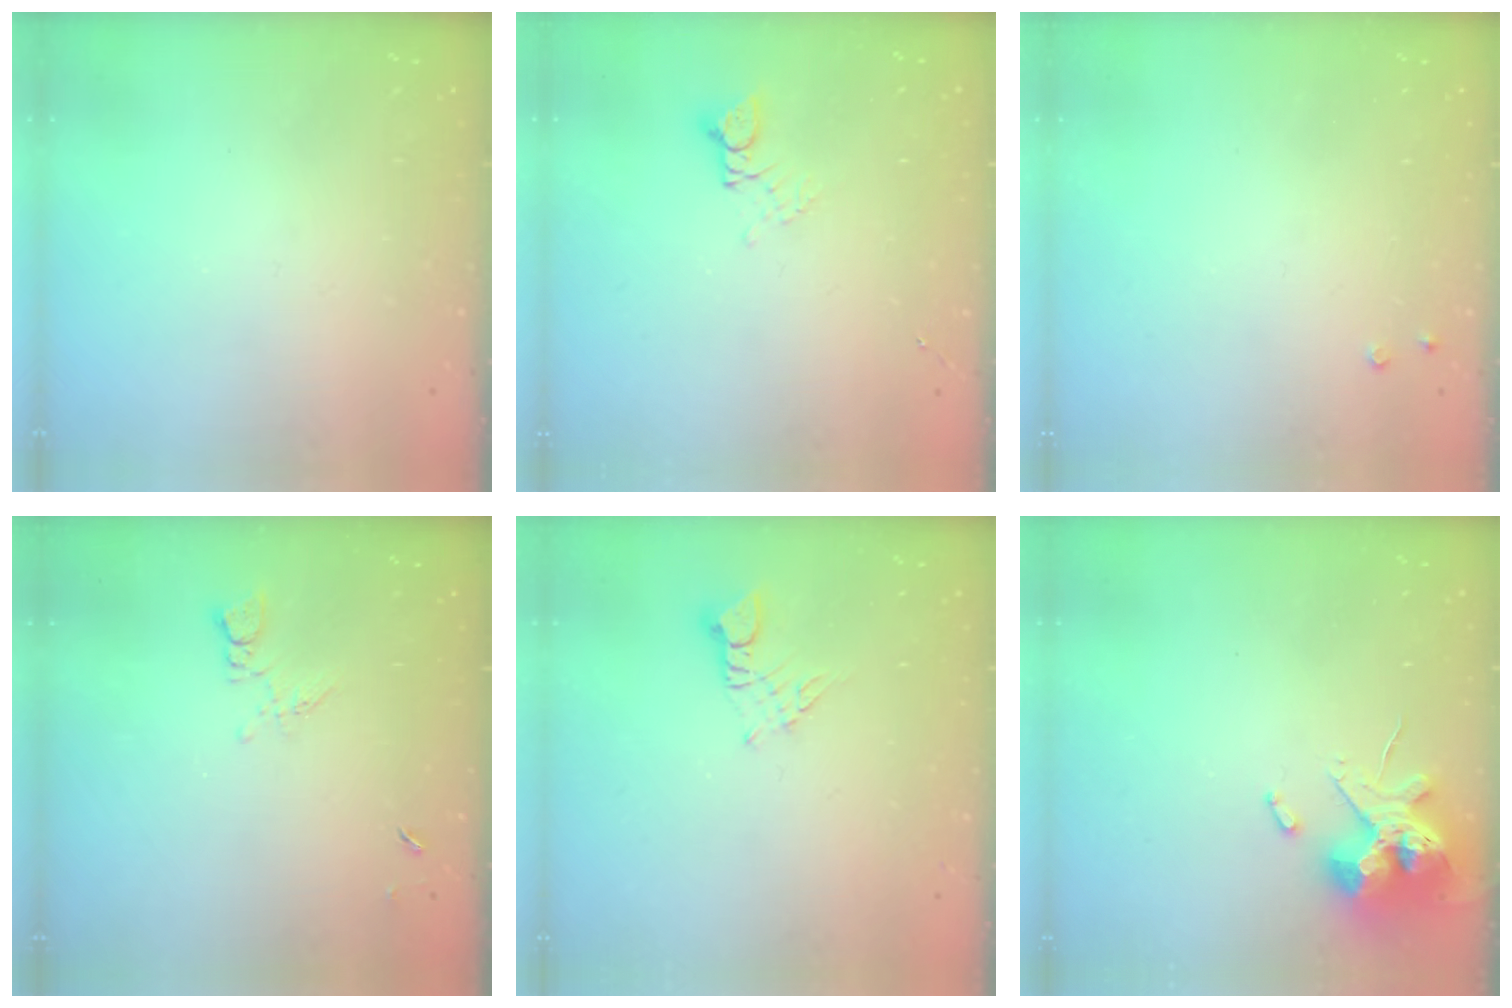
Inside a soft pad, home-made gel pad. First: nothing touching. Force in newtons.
{"total": 2.4, "press": 2.4, "slide": 0.2}
{"total": 1.8, "press": 1.8, "slide": 0.4}
{"total": 5.9, "press": 5.9, "slide": 0.9}
{"total": 2.3, "press": 2.3, "slide": 0.3}
{"total": 13.6, "press": 13.4, "slide": 2.2}